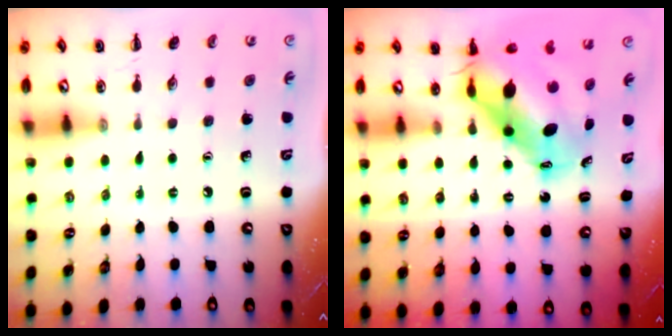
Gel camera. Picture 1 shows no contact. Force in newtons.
{"total": 11.3, "press": 11.0, "slide": 2.6}